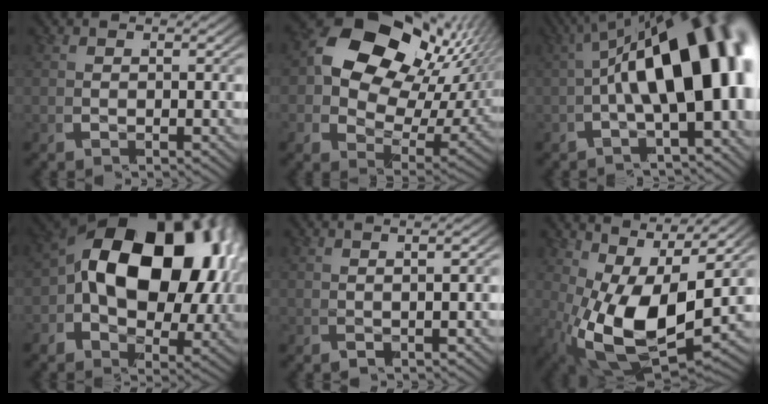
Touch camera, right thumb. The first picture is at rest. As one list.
[{"total": 13.4, "force": [3.0, 9.7, 8.8], "torque": [-0.179, -0.009, 0.031]}, {"total": 14.5, "force": [0.4, 7.4, 12.5], "torque": [-0.186, -0.005, -0.002]}, {"total": 17.2, "force": [1.1, 11.7, 12.6], "torque": [-0.235, -0.031, 0.019]}, {"total": 3.4, "force": [0.7, 1.6, 3.0], "torque": [-0.038, 0.006, 0.004]}, {"total": 11.6, "force": [0.2, 7.0, 9.2], "torque": [-0.202, -0.054, 0.025]}]